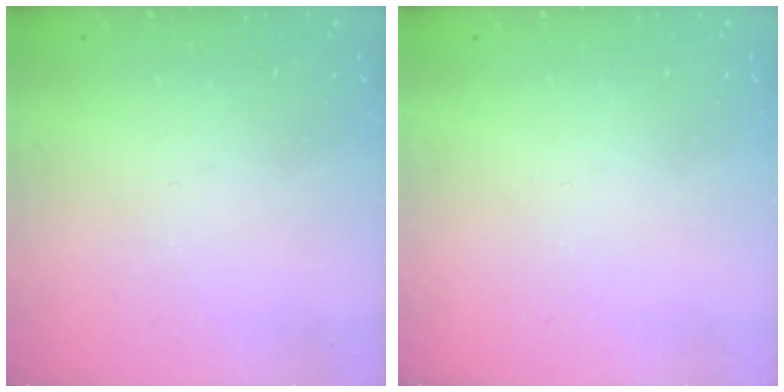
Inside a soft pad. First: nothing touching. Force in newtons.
{"total": 0.0}